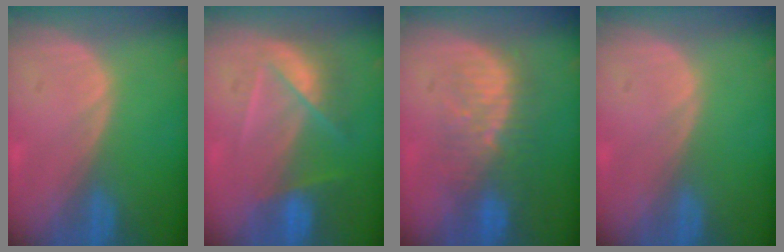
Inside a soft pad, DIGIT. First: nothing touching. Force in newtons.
{"total": 7.3, "press": 6.5, "slide": 3.4}
{"total": 8.7, "press": 8.0, "slide": 3.6}
{"total": 0.0}